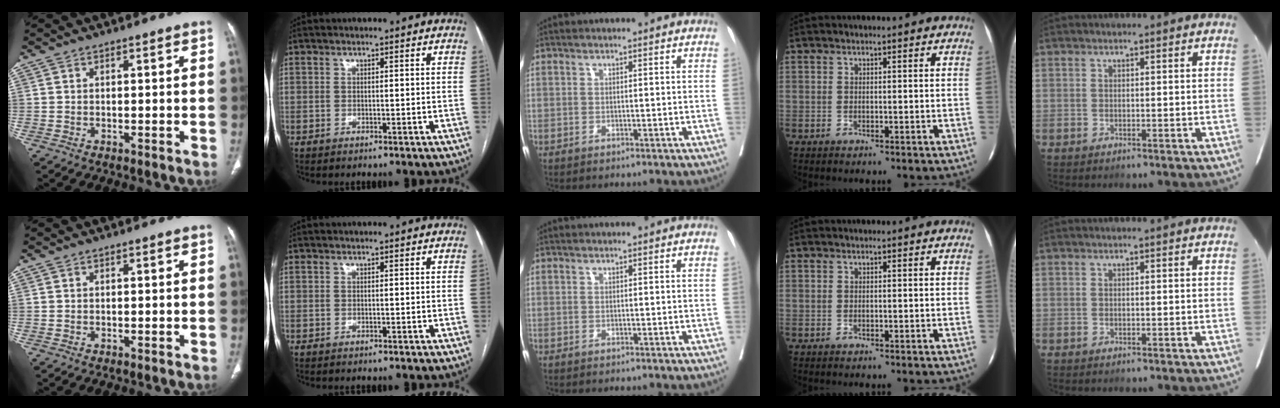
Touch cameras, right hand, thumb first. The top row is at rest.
{}